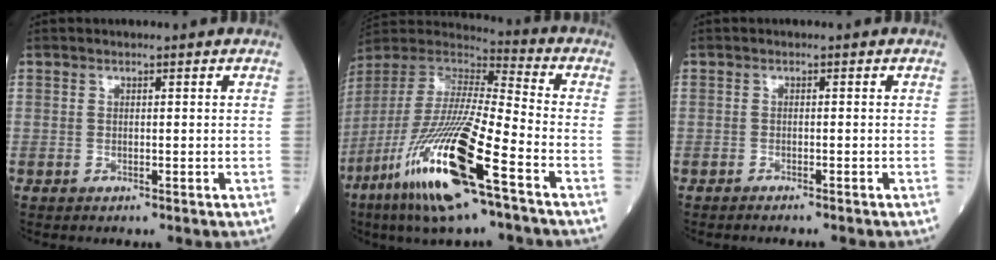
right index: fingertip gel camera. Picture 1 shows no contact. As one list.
[{"total": 21.8, "force": [-10.7, 1.7, 18.9], "torque": [-0.412, -0.059, -0.210]}, {"total": 3.0, "force": [-2.7, -0.1, 1.3], "torque": [-0.018, -0.002, -0.032]}]